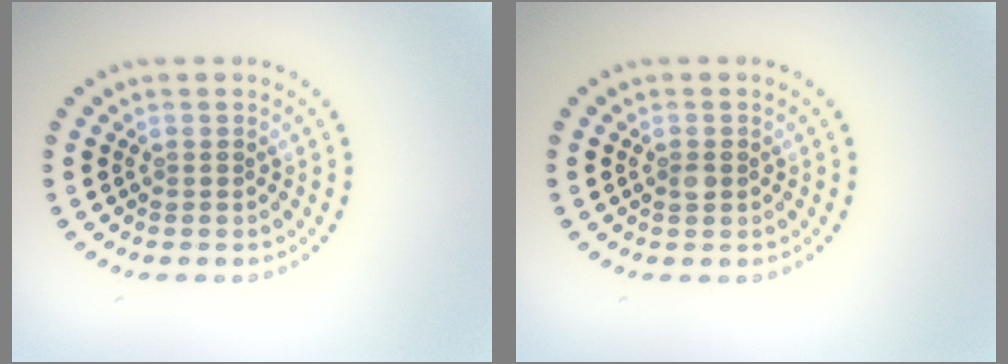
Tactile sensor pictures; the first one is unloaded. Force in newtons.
{"total": 1.0, "press": 1.0, "slide": 0.0}